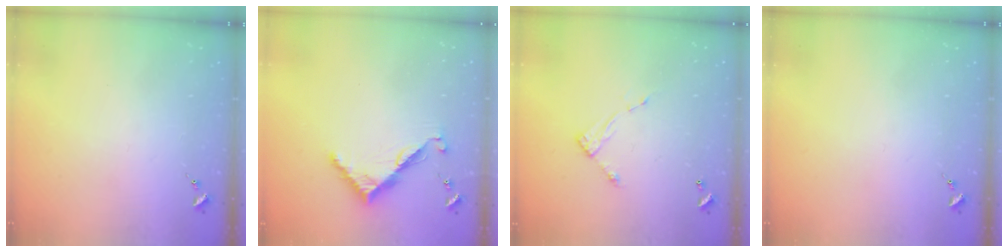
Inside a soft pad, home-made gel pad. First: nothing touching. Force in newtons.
{"total": 7.7, "press": 7.7, "slide": 0.3}
{"total": 6.6, "press": 6.6, "slide": 0.5}
{"total": 0.0}